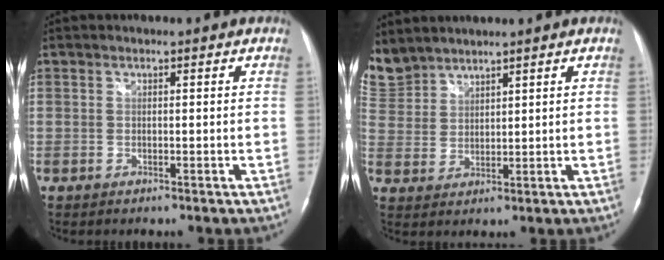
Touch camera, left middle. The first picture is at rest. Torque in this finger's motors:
{"motor_torque": [0.31, -0.35, 0.03, 0.01]}